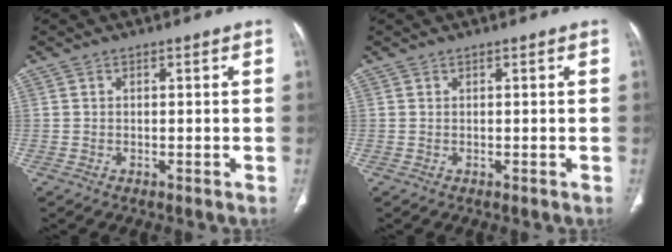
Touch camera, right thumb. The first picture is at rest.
{"total": 0.0}